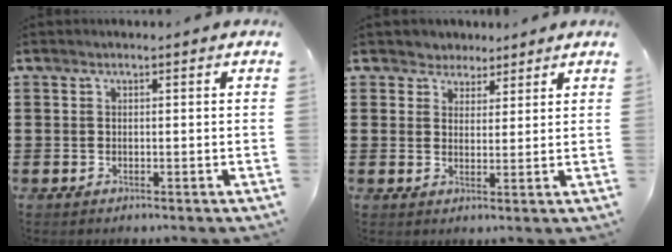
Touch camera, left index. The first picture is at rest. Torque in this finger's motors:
{"motor_torque": [2.14, 0.00, 0.12, 0.00]}